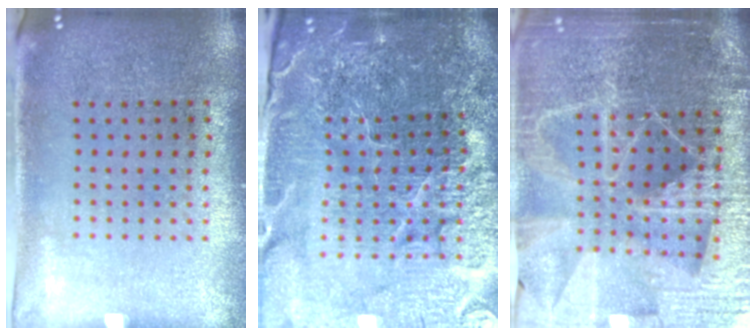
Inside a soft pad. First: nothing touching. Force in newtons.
{"total": 6.2, "press": 5.5, "slide": 2.8}
{"total": 5.6, "press": 5.0, "slide": 2.6}